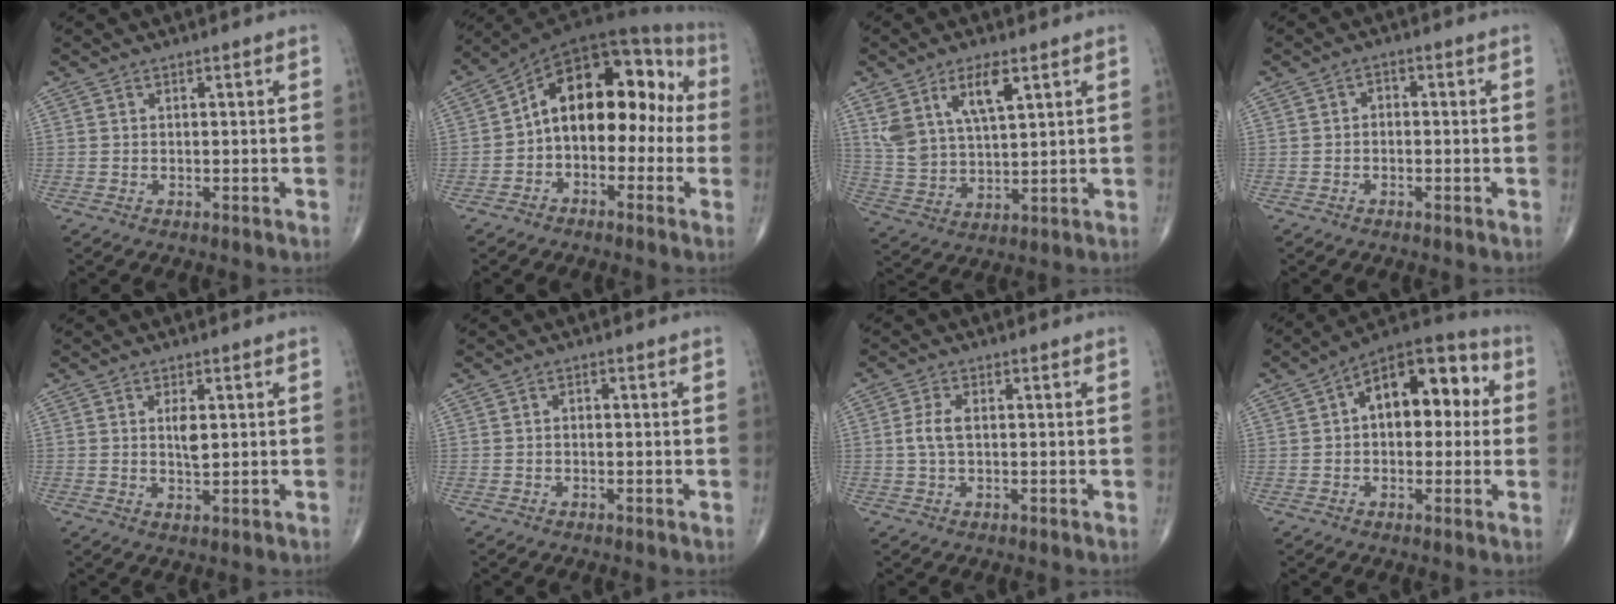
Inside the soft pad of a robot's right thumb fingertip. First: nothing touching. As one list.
[{"total": 15.9, "force": [-0.8, 10.0, 12.3], "torque": [-0.145, 0.063, -0.028]}, {"total": 10.9, "force": [5.4, 4.6, 8.3], "torque": [-0.155, -0.019, 0.114]}, {"total": 1.8, "force": [-0.4, 1.3, 1.1], "torque": [-0.008, 0.011, -0.015]}, {"total": 3.4, "force": [0.7, 1.3, 3.0], "torque": [-0.048, -0.006, 0.013]}, {"total": 0.9, "force": [-0.1, 0.5, 0.7], "torque": [-0.011, 0.004, -0.004]}, {"total": 3.4, "force": [0.2, 1.7, 3.0], "torque": [-0.072, 0.005, 0.001]}, {"total": 15.4, "force": [2.5, 9.0, 12.3], "torque": [-0.139, 0.040, 0.025]}]